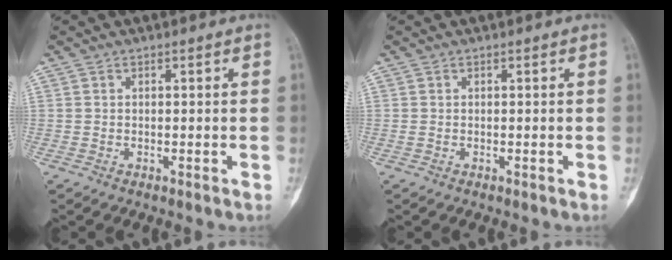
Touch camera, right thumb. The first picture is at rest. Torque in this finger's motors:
{"motor_torque": [0.00, 0.00, 0.05, -0.05, 0.00]}